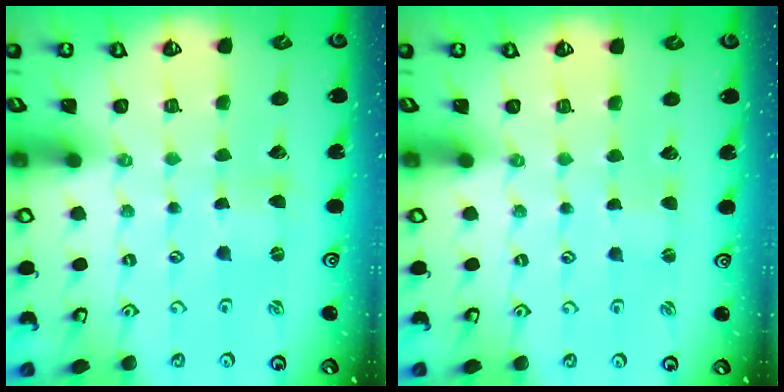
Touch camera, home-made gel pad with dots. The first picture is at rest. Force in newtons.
{"total": 0.0}